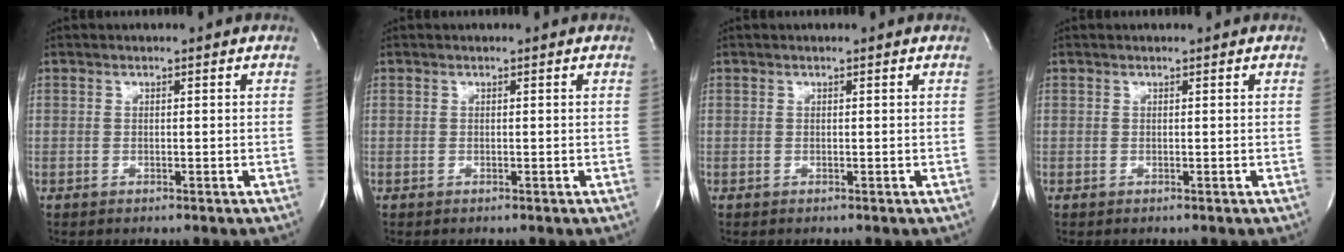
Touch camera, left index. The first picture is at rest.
{"total": 0.0}
{"total": 0.0}
{"total": 0.0}